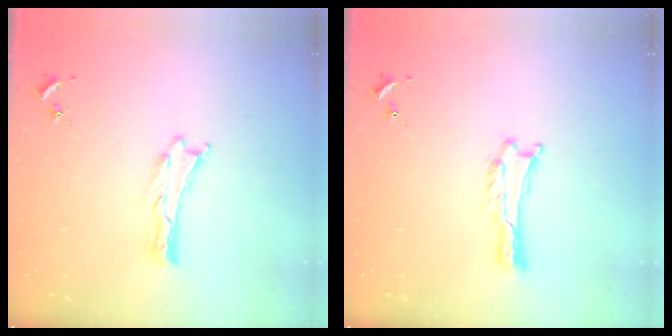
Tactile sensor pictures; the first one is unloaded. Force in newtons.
{"total": 0.5, "press": 0.5, "slide": 0.1}